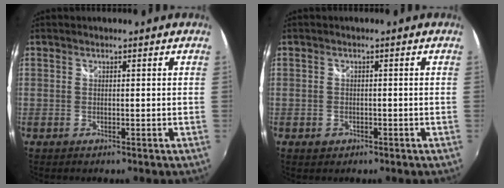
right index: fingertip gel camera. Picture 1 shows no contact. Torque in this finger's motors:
{"motor_torque": [0.18, -0.10, 0.09, 0.00]}